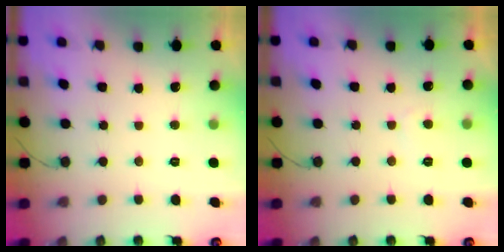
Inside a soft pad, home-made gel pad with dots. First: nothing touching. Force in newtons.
{"total": 2.1, "press": 2.0, "slide": 0.6}